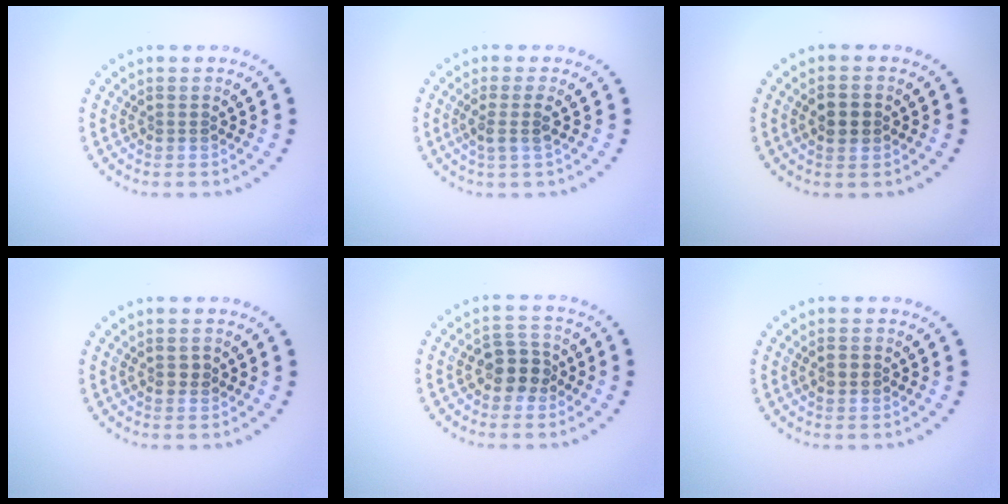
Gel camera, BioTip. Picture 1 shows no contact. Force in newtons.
{"total": 1.9, "press": 1.5, "slide": 1.2}
{"total": 2.4, "press": 2.4, "slide": 0.1}
{"total": 1.0, "press": 1.0, "slide": 0.3}
{"total": 3.2, "press": 3.1, "slide": 0.9}
{"total": 1.0, "press": 1.0, "slide": 0.1}